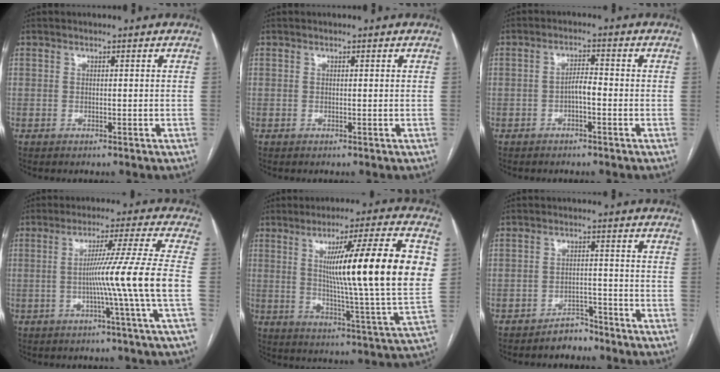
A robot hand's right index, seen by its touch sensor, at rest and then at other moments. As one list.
[{"total": 0.0}, {"total": 2.6, "force": [-0.9, 0.7, 2.4], "torque": [-0.036, 0.006, -0.015]}, {"total": 10.8, "force": [-2.2, -3.4, 10.0], "torque": [-0.159, -0.005, -0.035]}, {"total": 22.0, "force": [4.7, -0.4, 21.5], "torque": [-0.312, -0.011, 0.056]}, {"total": 3.3, "force": [-3.0, 1.4, 0.4], "torque": [-0.002, 0.005, -0.047]}]